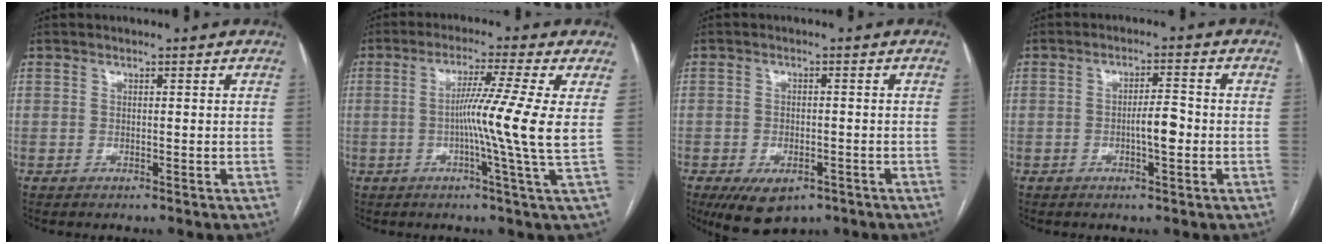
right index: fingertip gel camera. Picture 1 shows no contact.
{"total": 9.6, "force": [0.0, -2.8, 9.2], "torque": [-0.158, -0.009, -0.001]}
{"total": 7.5, "force": [-4.6, 4.0, 4.4], "torque": [-0.070, -0.006, -0.064]}
{"total": 3.9, "force": [-0.9, 0.7, 3.8], "torque": [-0.061, 0.003, -0.014]}